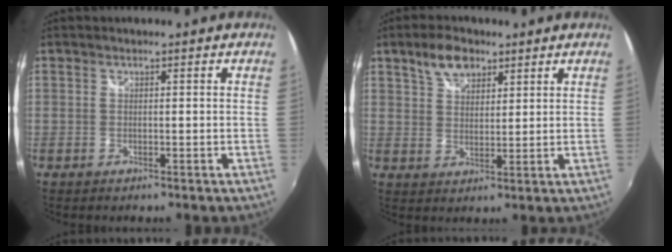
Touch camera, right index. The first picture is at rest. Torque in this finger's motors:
{"motor_torque": [0.01, 0.37, -0.04, 0.02]}